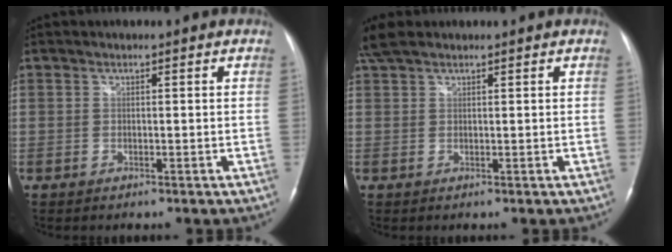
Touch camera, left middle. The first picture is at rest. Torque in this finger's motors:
{"motor_torque": [0.16, -0.19, 0.02, 0.04]}